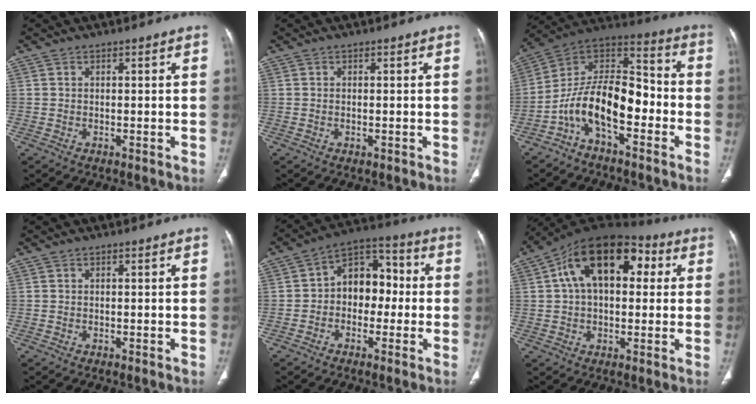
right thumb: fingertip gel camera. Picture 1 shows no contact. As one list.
[{"total": 0.5, "force": [-0.2, 0.2, 0.4], "torque": [-0.011, -0.002, -0.001]}, {"total": 15.1, "force": [-5.5, 7.4, 11.9], "torque": [-0.191, 0.084, -0.103]}, {"total": 0.0}, {"total": 10.5, "force": [-0.5, 7.6, 7.2], "torque": [-0.065, 0.043, -0.025]}, {"total": 17.7, "force": [4.4, 10.6, 13.5], "torque": [-0.188, 0.031, 0.058]}]